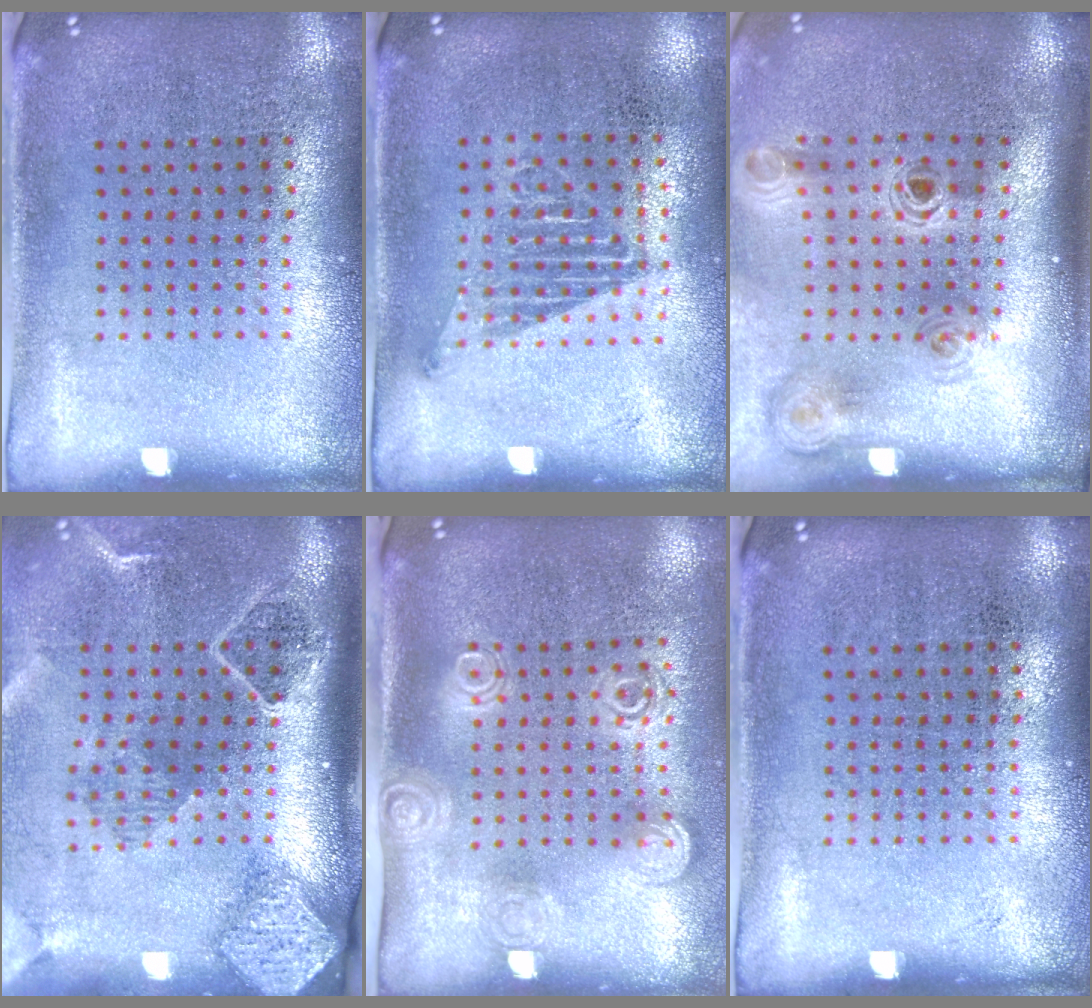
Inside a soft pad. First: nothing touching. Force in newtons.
{"total": 1.2, "press": 1.0, "slide": 0.6}
{"total": 1.4, "press": 1.2, "slide": 0.8}
{"total": 2.7, "press": 2.0, "slide": 1.9}
{"total": 1.9, "press": 1.4, "slide": 1.3}
{"total": 0.0}